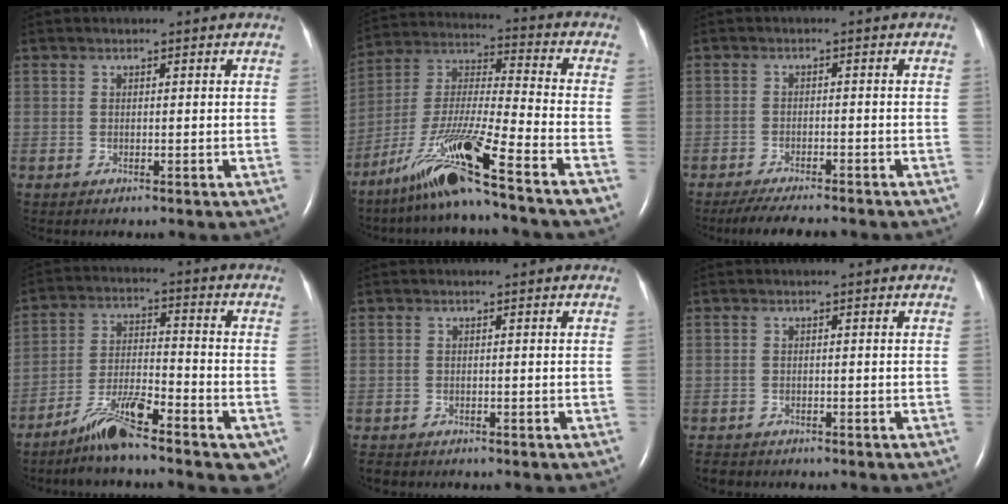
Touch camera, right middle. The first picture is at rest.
{"total": 16.5, "force": [-10.9, -0.9, 12.4], "torque": [-0.262, -0.031, -0.201]}
{"total": 7.5, "force": [-6.6, 1.2, 3.5], "torque": [-0.051, -0.015, -0.102]}
{"total": 11.7, "force": [-8.2, 2.2, 8.0], "torque": [-0.123, 0.000, -0.140]}
{"total": 1.3, "force": [-1.2, 0.4, 0.1], "torque": [-0.006, -0.004, -0.018]}
{"total": 2.0, "force": [-1.8, 0.7, 0.0], "torque": [-0.004, -0.005, -0.029]}